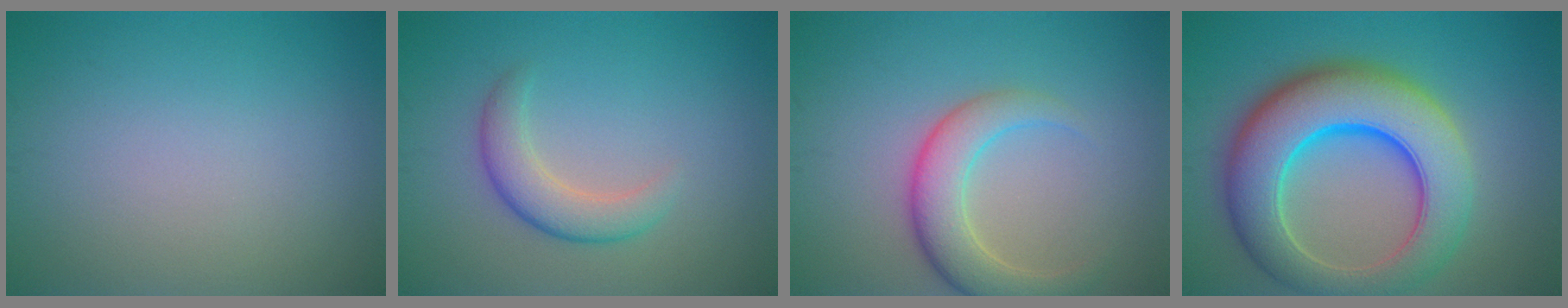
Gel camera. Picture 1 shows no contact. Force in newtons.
{"total": 3.3, "press": 3.3, "slide": 0.0}
{"total": 4.7, "press": 4.7, "slide": 0.3}
{"total": 11.5, "press": 11.5, "slide": 0.3}